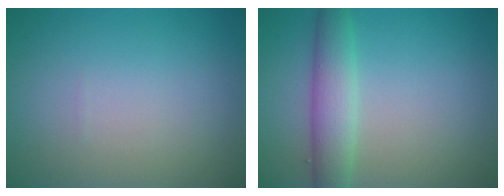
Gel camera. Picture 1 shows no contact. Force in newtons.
{"total": 3.8, "press": 3.8, "slide": 0.1}